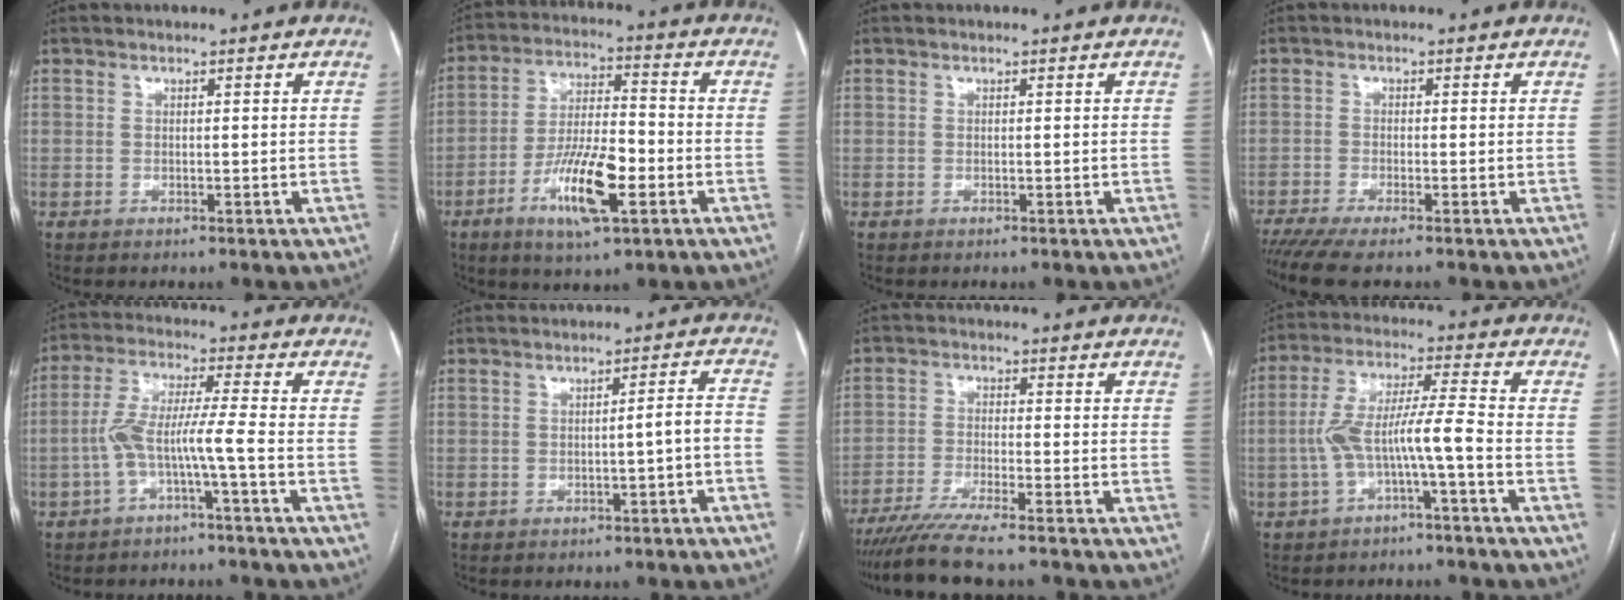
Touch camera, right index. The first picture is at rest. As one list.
[{"total": 12.3, "force": [-4.9, 2.8, 10.9], "torque": [-0.206, -0.004, -0.084]}, {"total": 0.0}, {"total": 5.6, "force": [-4.3, 0.2, 3.6], "torque": [-0.056, -0.011, -0.075]}, {"total": 6.8, "force": [-2.7, -0.6, 6.2], "torque": [-0.125, 0.026, -0.049]}, {"total": 3.2, "force": [-1.5, 0.1, 2.9], "torque": [-0.031, 0.011, -0.022]}, {"total": 9.6, "force": [-8.1, -0.1, 5.0], "torque": [-0.075, -0.026, -0.134]}, {"total": 8.3, "force": [-2.7, 0.2, 7.8], "torque": [-0.153, 0.031, -0.048]}]